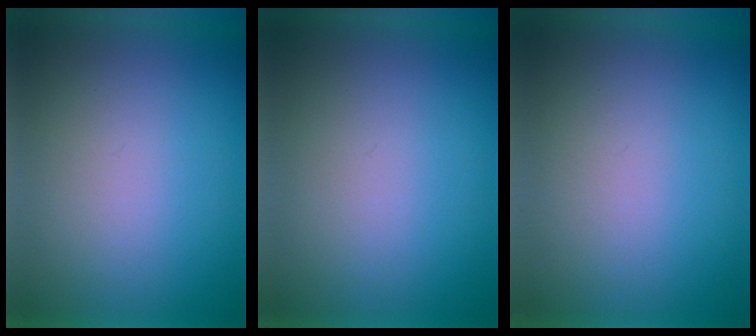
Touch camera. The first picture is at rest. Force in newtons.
{"total": 0.0}
{"total": 1.2}